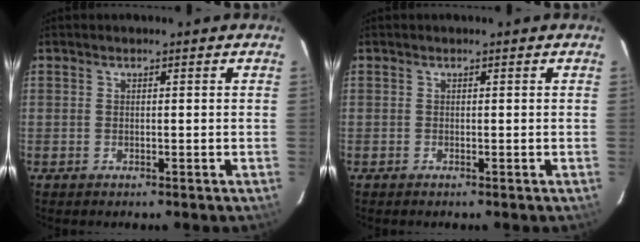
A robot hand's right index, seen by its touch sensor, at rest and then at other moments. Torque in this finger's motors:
{"motor_torque": [0.13, 0.13, -0.02, 0.01]}